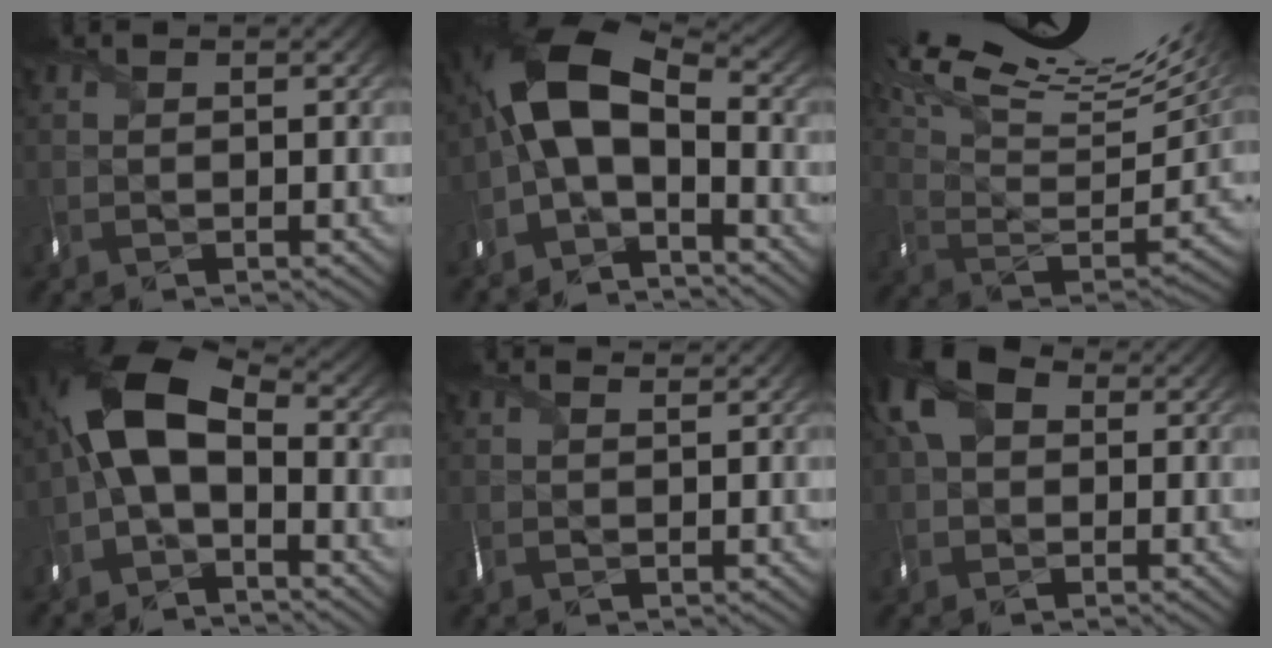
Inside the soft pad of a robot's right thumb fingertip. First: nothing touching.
{"total": 11.6, "force": [-1.6, 5.7, 9.9], "torque": [-0.205, 0.024, -0.058]}
{"total": 19.9, "force": [13.4, 5.6, 13.6], "torque": [-0.287, 0.041, 0.199]}
{"total": 10.1, "force": [-1.2, 5.3, 8.5], "torque": [-0.180, 0.027, -0.048]}
{"total": 2.4, "force": [2.1, 0.2, 1.2], "torque": [-0.033, 0.010, 0.031]}
{"total": 6.9, "force": [1.9, 4.7, 4.6], "torque": [-0.109, 0.017, 0.026]}